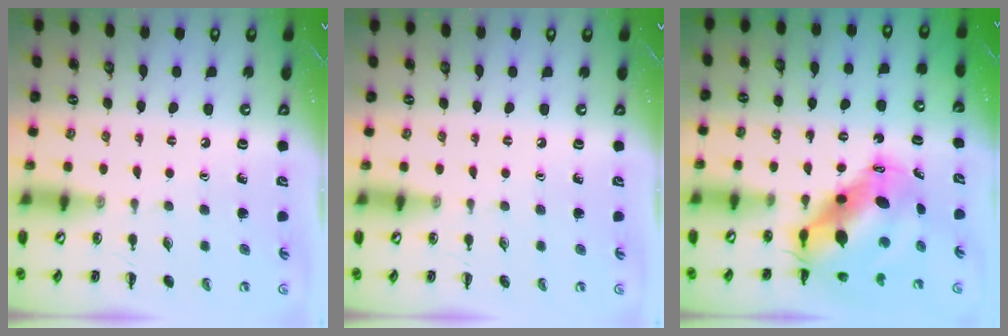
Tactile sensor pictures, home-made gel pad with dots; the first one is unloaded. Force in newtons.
{"total": 0.0}
{"total": 12.0, "press": 11.6, "slide": 2.8}